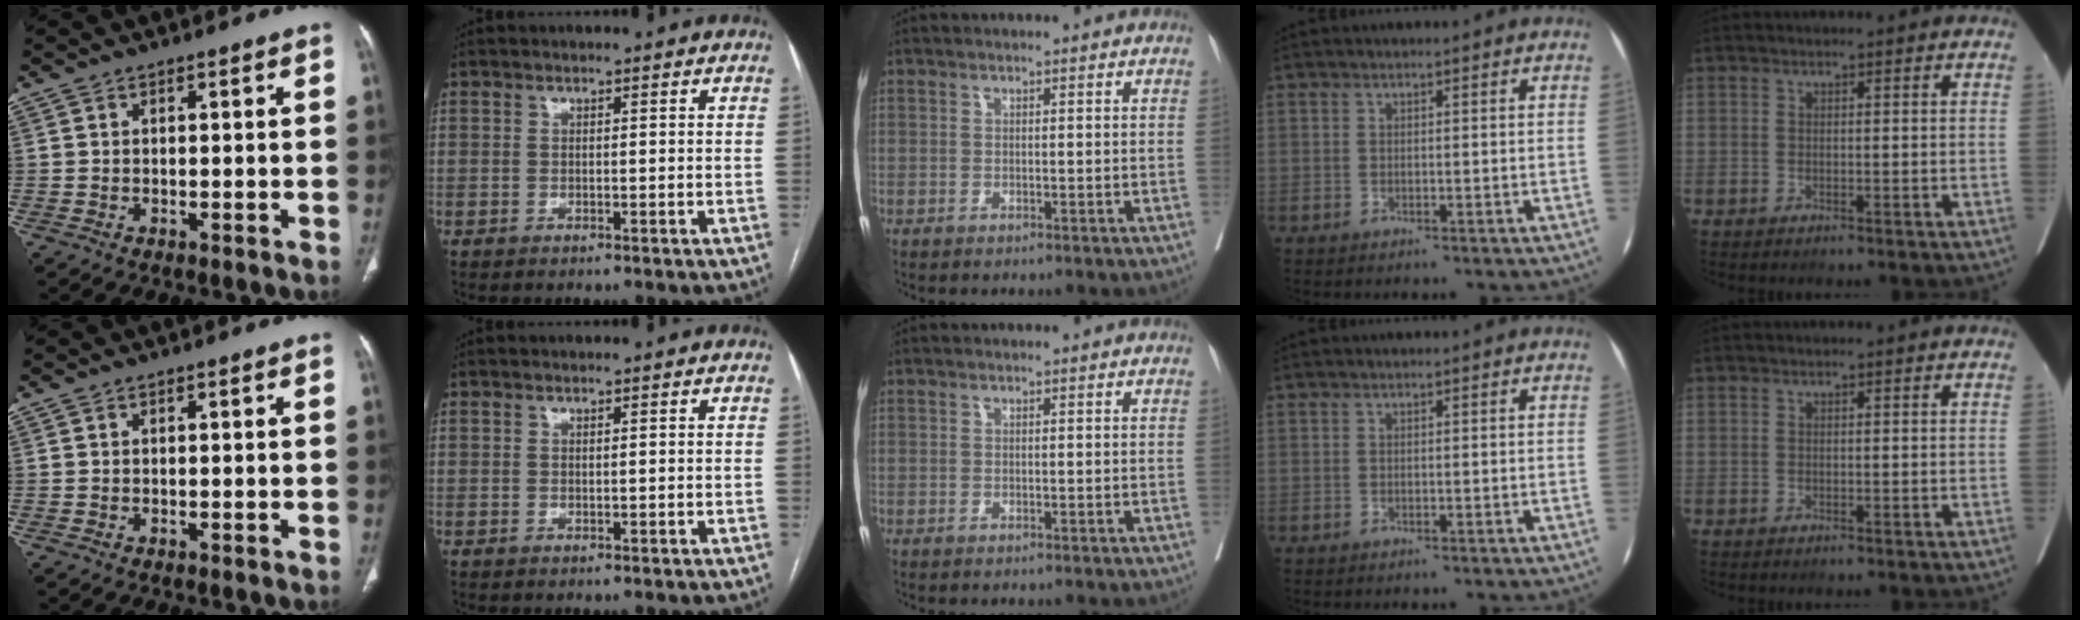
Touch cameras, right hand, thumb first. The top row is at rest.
{}